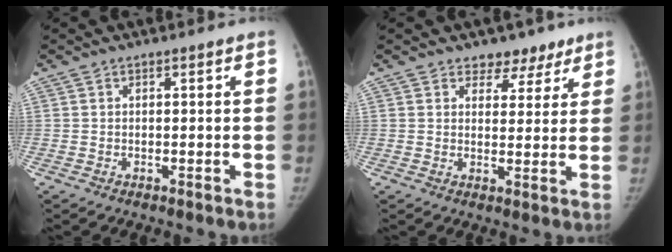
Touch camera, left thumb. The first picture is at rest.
{"total": 5.4, "force": [3.9, 3.5, 1.0], "torque": [0.028, -0.020, 0.055]}